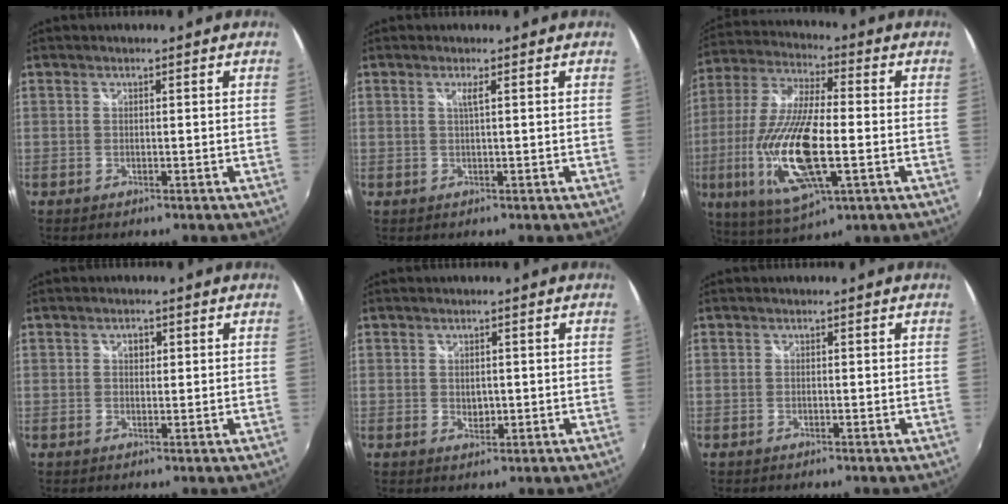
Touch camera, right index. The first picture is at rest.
{"total": 1.3, "force": [0.5, -0.4, 1.1], "torque": [-0.021, -0.002, 0.007]}
{"total": 19.7, "force": [-4.7, 5.8, 18.3], "torque": [-0.381, -0.022, -0.085]}
{"total": 1.6, "force": [0.5, 1.2, 0.9], "torque": [-0.012, 0.005, 0.008]}
{"total": 1.9, "force": [0.2, 1.5, 1.1], "torque": [-0.014, -0.001, 0.005]}
{"total": 0.0}